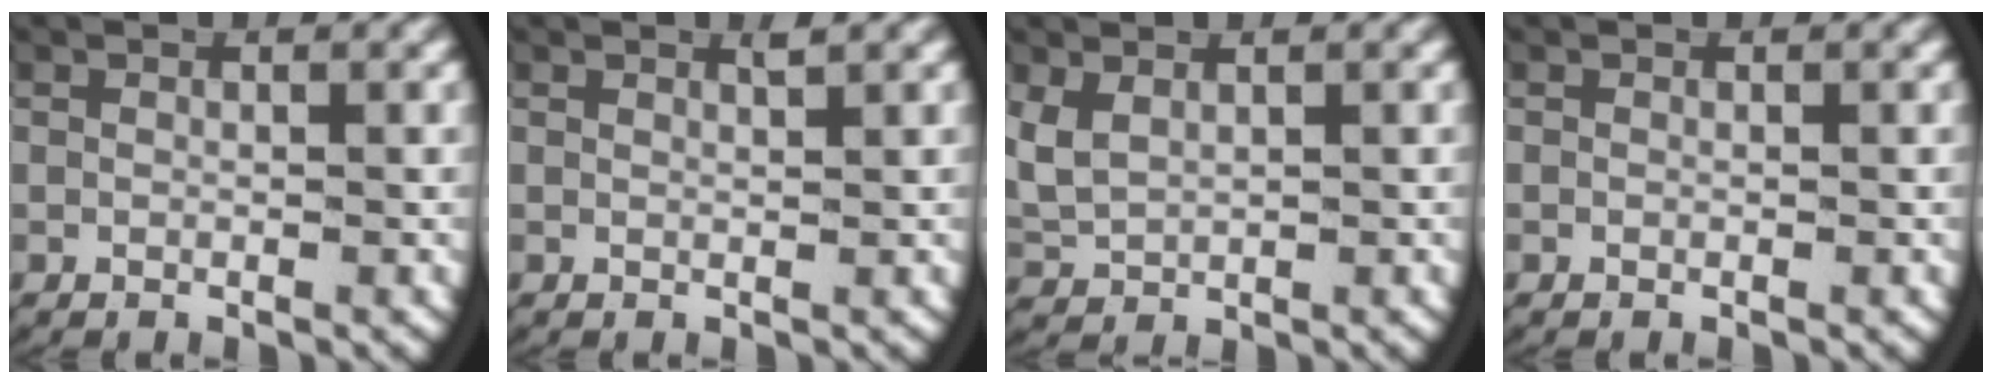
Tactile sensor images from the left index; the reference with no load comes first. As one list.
[{"total": 0.8, "force": [0.6, -0.3, 0.4], "torque": [-0.010, -0.003, 0.012]}, {"total": 4.0, "force": [0.5, 3.4, 2.0], "torque": [-0.074, -0.015, 0.021]}, {"total": 0.0}]